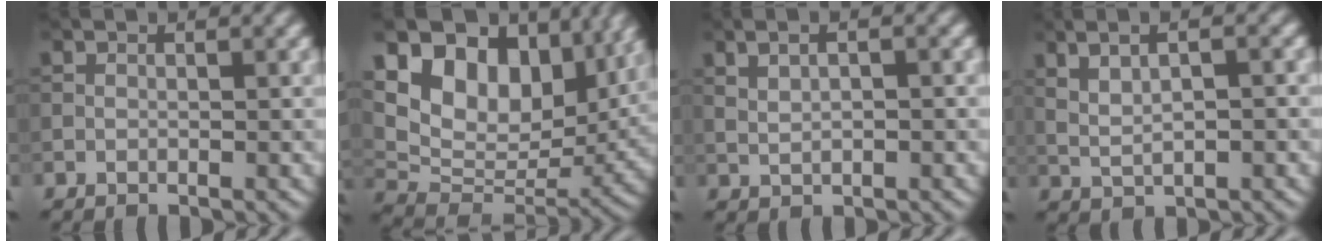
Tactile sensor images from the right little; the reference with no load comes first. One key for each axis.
{"total": 14.5, "fx": 6.9, "fy": 9.2, "fz": 8.8, "tx": -0.161, "ty": 0.024, "tz": 0.128}
{"total": 3.7, "fx": 1.4, "fy": 1.7, "fz": 3.0, "tx": -0.060, "ty": 0.020, "tz": 0.015}
{"total": 6.0, "fx": 2.2, "fy": 2.5, "fz": 4.9, "tx": -0.087, "ty": 0.030, "tz": 0.028}